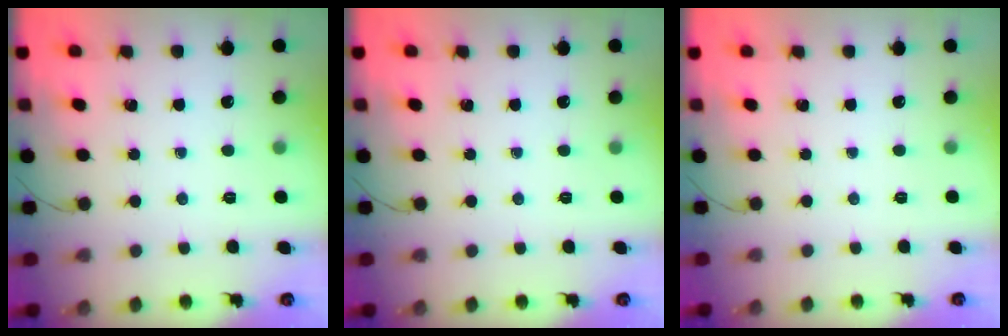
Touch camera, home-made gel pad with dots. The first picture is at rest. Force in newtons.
{"total": 0.0}
{"total": 2.4, "press": 2.4, "slide": 0.5}